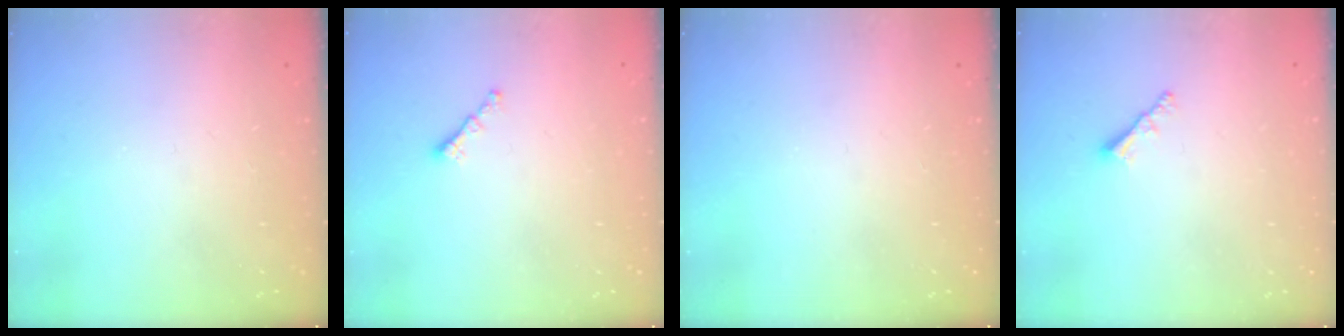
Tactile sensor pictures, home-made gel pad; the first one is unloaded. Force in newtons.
{"total": 0.7, "press": 0.6, "slide": 0.4}
{"total": 0.0}
{"total": 2.1, "press": 2.0, "slide": 0.5}